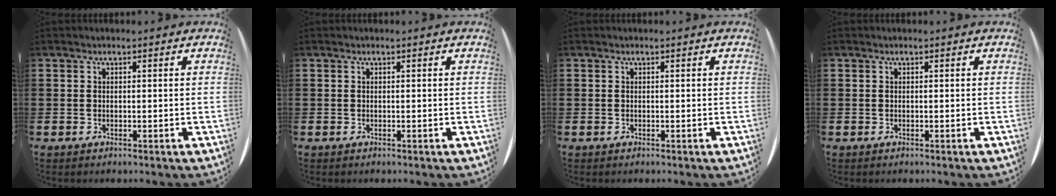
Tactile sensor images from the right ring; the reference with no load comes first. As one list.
[{"total": 0.0}, {"total": 0.0}, {"total": 0.0}]